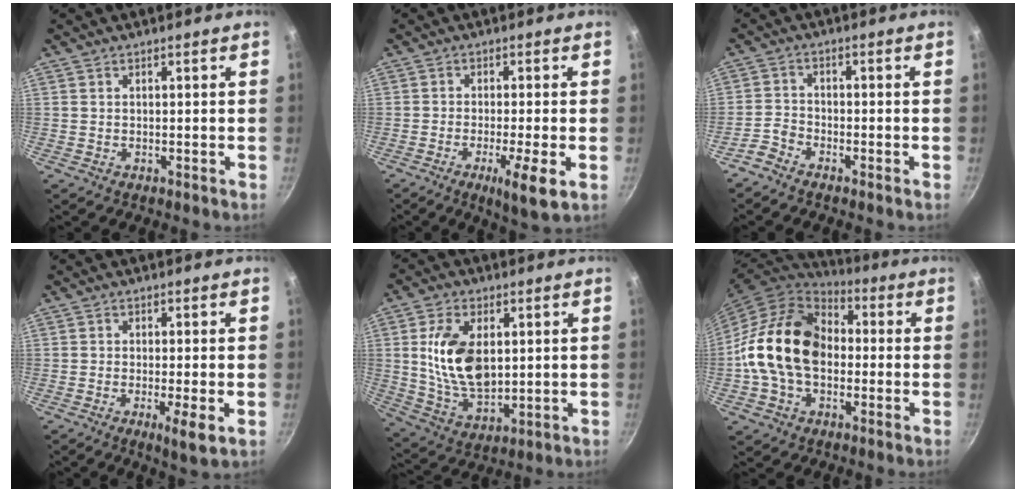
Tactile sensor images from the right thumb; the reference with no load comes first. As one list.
[{"total": 7.3, "force": [-2.5, 0.8, 6.8], "torque": [-0.118, 0.000, -0.039]}, {"total": 3.1, "force": [-2.6, 1.5, 0.9], "torque": [-0.021, 0.024, -0.060]}, {"total": 4.7, "force": [-1.4, 0.6, 4.5], "torque": [-0.080, -0.005, -0.022]}, {"total": 14.4, "force": [2.4, 8.6, 11.3], "torque": [-0.193, -0.016, 0.053]}, {"total": 19.1, "force": [-0.6, 13.6, 13.4], "torque": [-0.215, 0.038, -0.025]}]